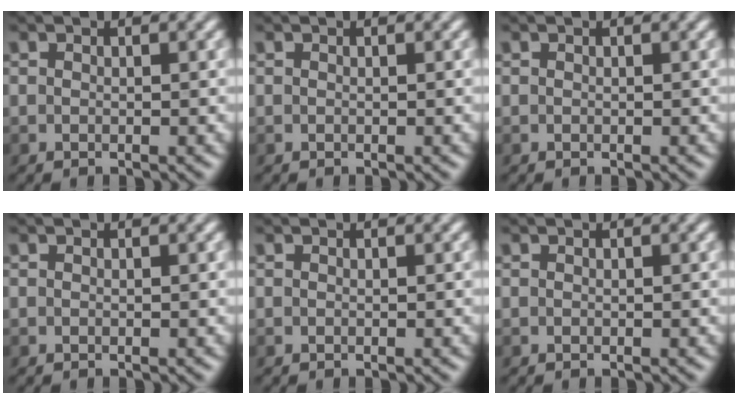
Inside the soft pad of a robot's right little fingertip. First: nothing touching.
{"total": 0.0}
{"total": 0.0}
{"total": 0.0}
{"total": 0.0}
{"total": 0.0}